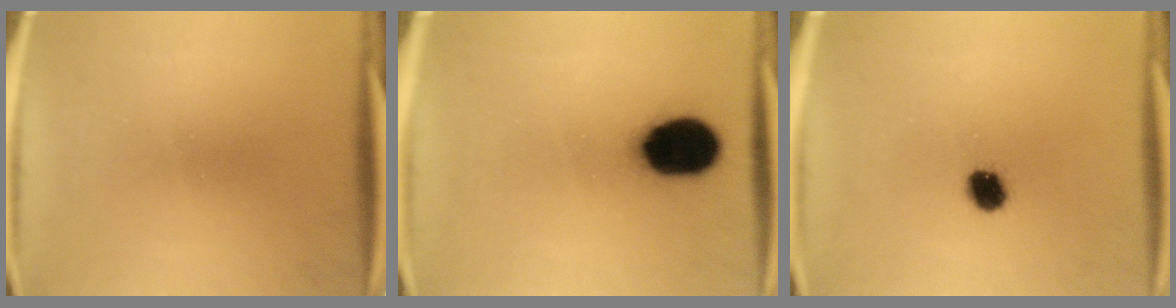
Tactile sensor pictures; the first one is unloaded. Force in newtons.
{"total": 15.6}
{"total": 5.2}